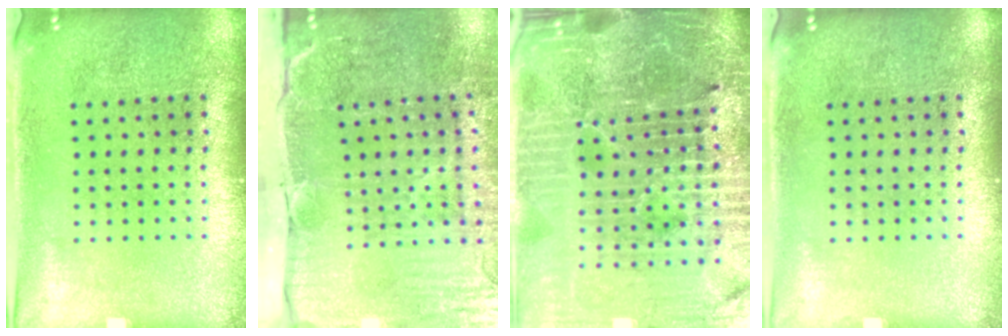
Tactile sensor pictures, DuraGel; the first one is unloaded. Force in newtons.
{"total": 5.2, "press": 4.4, "slide": 2.7}
{"total": 6.2, "press": 5.6, "slide": 2.7}
{"total": 0.0}